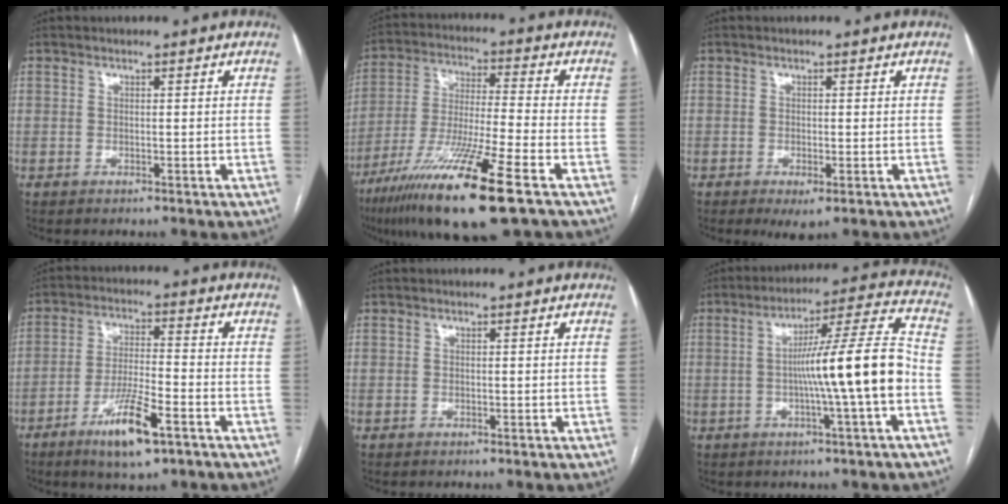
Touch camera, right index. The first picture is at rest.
{"total": 18.1, "force": [-10.2, 0.4, 14.9], "torque": [-0.287, -0.049, -0.184]}
{"total": 2.6, "force": [-1.1, 0.7, 2.2], "torque": [-0.031, -0.005, -0.011]}
{"total": 9.8, "force": [-5.5, 1.5, 8.0], "torque": [-0.152, -0.013, -0.093]}
{"total": 0.0}
{"total": 13.5, "force": [-2.4, -0.9, 13.2], "torque": [-0.209, 0.015, -0.042]}